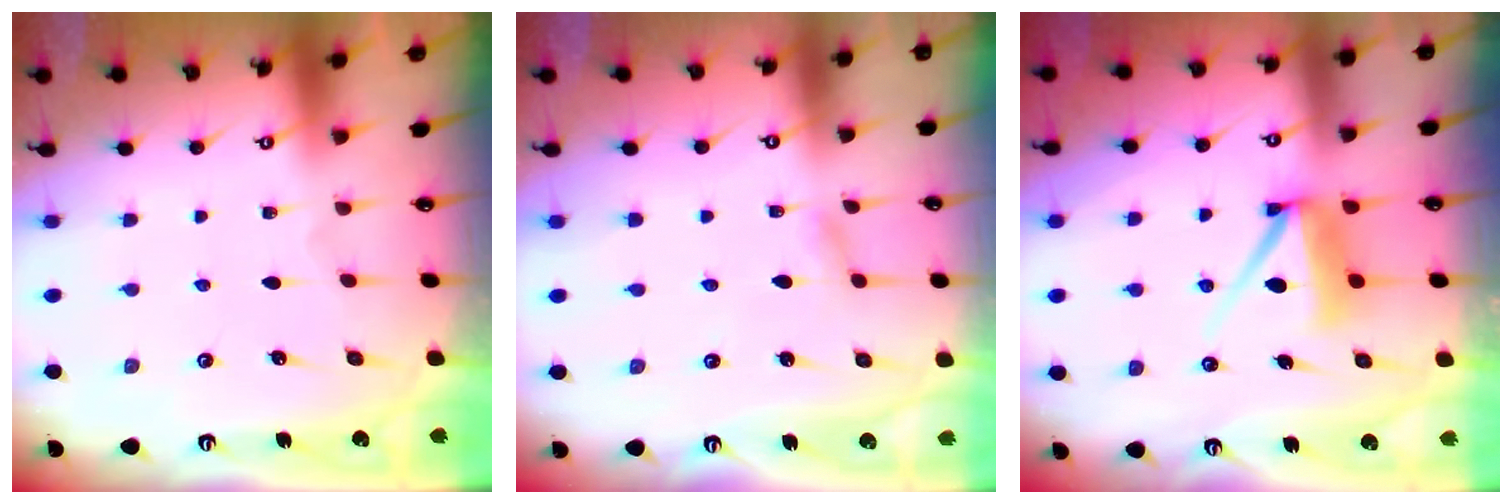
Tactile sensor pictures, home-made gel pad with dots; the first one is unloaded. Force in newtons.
{"total": 2.5, "press": 2.5, "slide": 0.2}
{"total": 8.3, "press": 8.2, "slide": 0.9}